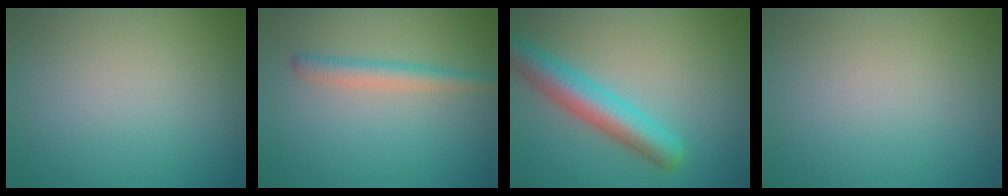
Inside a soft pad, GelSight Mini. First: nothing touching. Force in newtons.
{"total": 2.1, "press": 2.1, "slide": 0.1}
{"total": 5.1, "press": 5.1, "slide": 0.2}
{"total": 0.0}